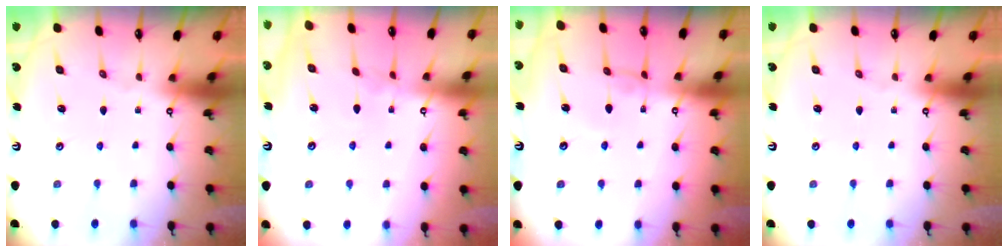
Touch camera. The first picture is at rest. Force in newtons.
{"total": 3.7, "press": 3.7, "slide": 0.1}
{"total": 0.0}
{"total": 0.0}